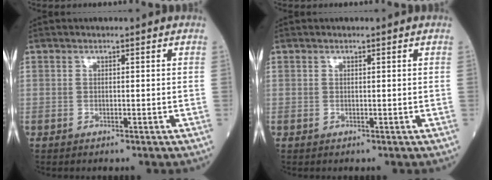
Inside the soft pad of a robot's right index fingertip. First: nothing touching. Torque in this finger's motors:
{"motor_torque": [-0.13, -0.09, -0.04, -0.01]}